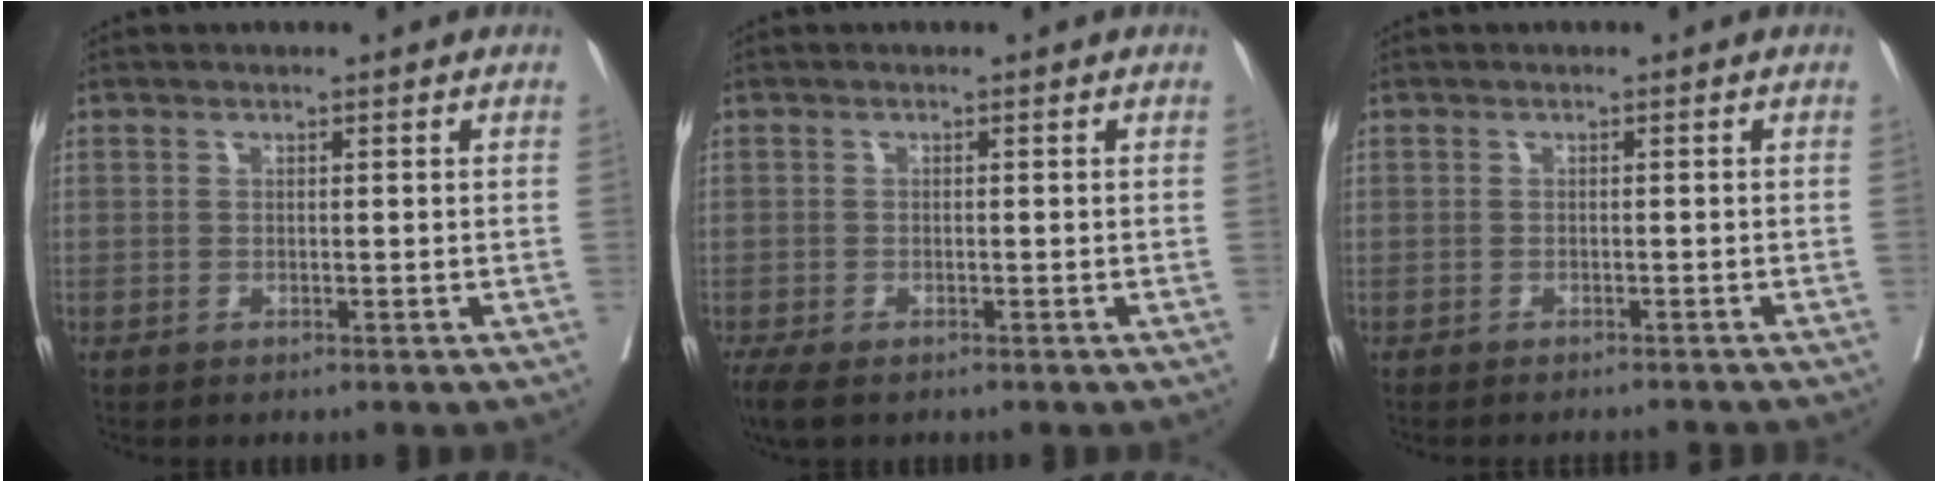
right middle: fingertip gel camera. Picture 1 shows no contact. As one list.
[{"total": 4.7, "force": [-3.4, 1.8, 2.7], "torque": [-0.052, -0.016, -0.056]}, {"total": 3.2, "force": [-3.1, -0.2, 0.4], "torque": [-0.001, -0.009, -0.037]}]